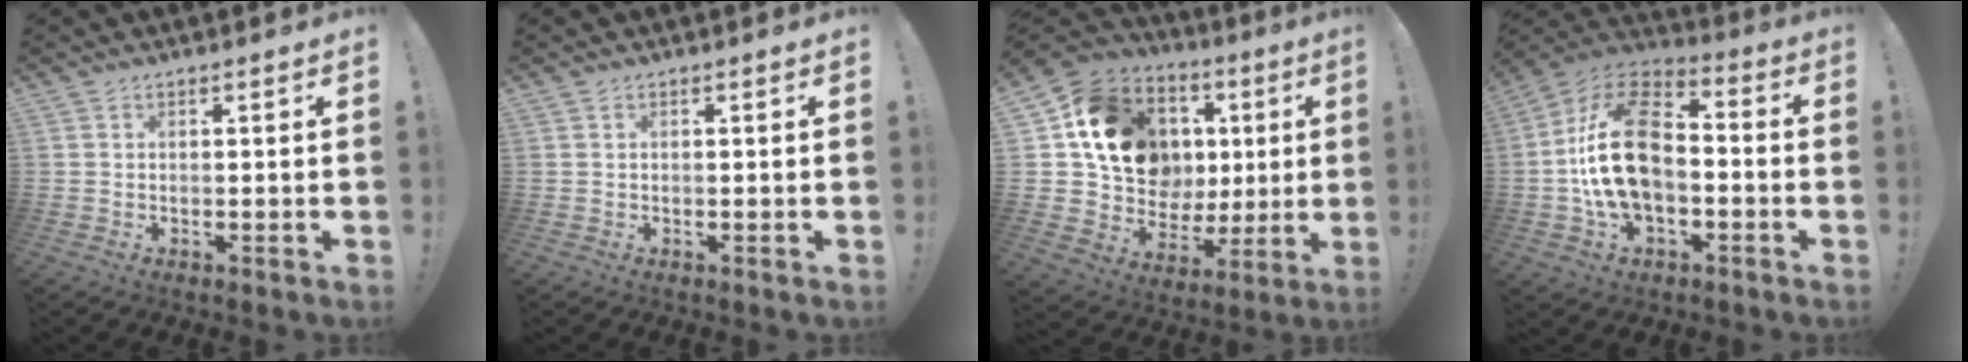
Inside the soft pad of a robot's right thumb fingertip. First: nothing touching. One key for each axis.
{"total": 0.0}
{"total": 18.2, "fx": 5.9, "fy": 14.2, "fz": 9.6, "tx": -0.153, "ty": -0.025, "tz": 0.140}
{"total": 21.2, "fx": -1.7, "fy": 13.8, "fz": 16.0, "tx": -0.291, "ty": 0.035, "tz": -0.023}